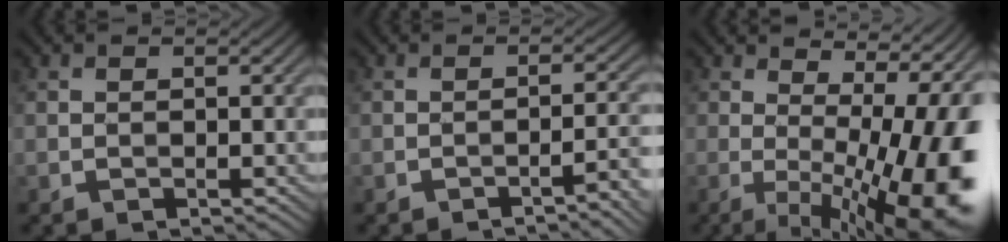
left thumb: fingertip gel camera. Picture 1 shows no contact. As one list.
[{"total": 4.1, "force": [-2.3, 0.7, 3.3], "torque": [-0.034, 0.016, -0.042]}, {"total": 16.6, "force": [-0.3, 6.4, 15.4], "torque": [-0.168, 0.008, 0.000]}]